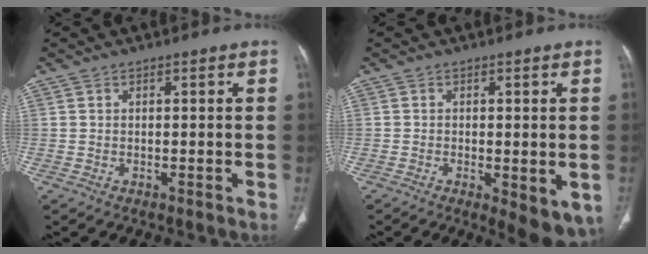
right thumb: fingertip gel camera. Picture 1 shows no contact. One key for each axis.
{"total": 7.8, "fx": -2.4, "fy": 3.0, "fz": 6.8, "tx": -0.087, "ty": -0.016, "tz": -0.030}